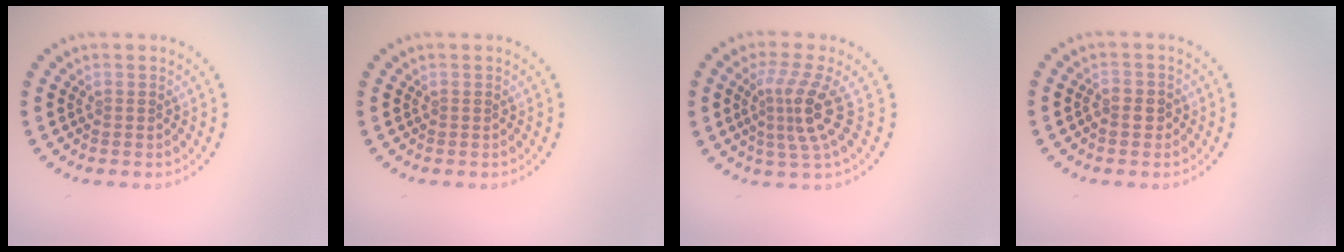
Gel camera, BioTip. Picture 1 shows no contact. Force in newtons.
{"total": 0.0}
{"total": 3.9, "press": 2.6, "slide": 2.8}
{"total": 1.2, "press": 1.1, "slide": 0.3}